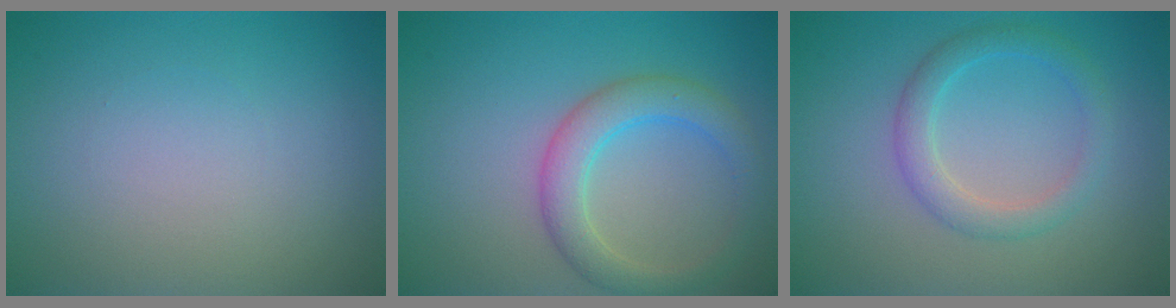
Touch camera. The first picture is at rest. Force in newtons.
{"total": 3.9, "press": 3.9, "slide": 0.2}
{"total": 2.7, "press": 2.7, "slide": 0.1}